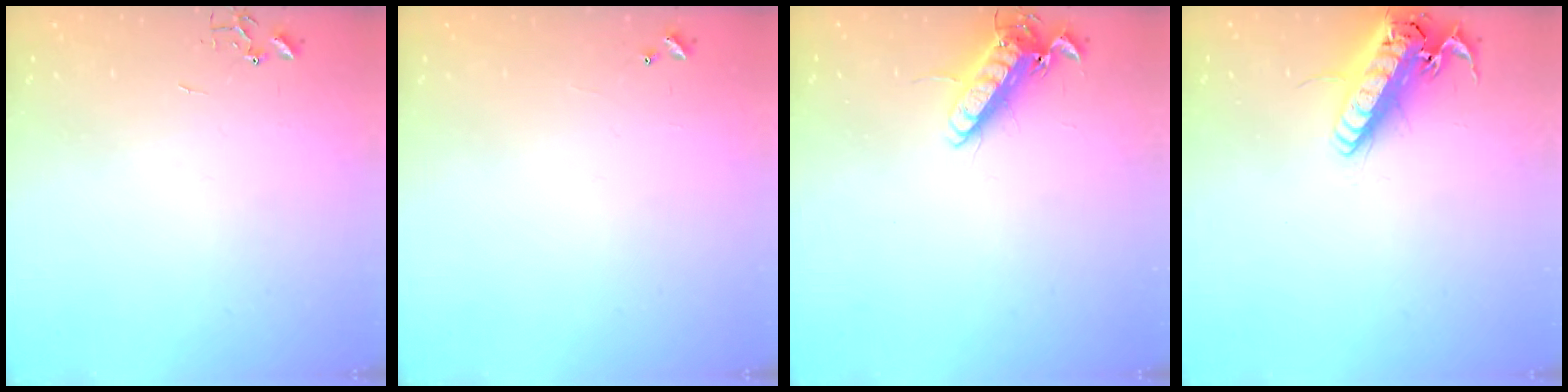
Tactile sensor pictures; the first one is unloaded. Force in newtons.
{"total": 3.7, "press": 3.6, "slide": 0.4}
{"total": 12.8, "press": 12.7, "slide": 1.9}
{"total": 19.1, "press": 18.8, "slide": 3.3}